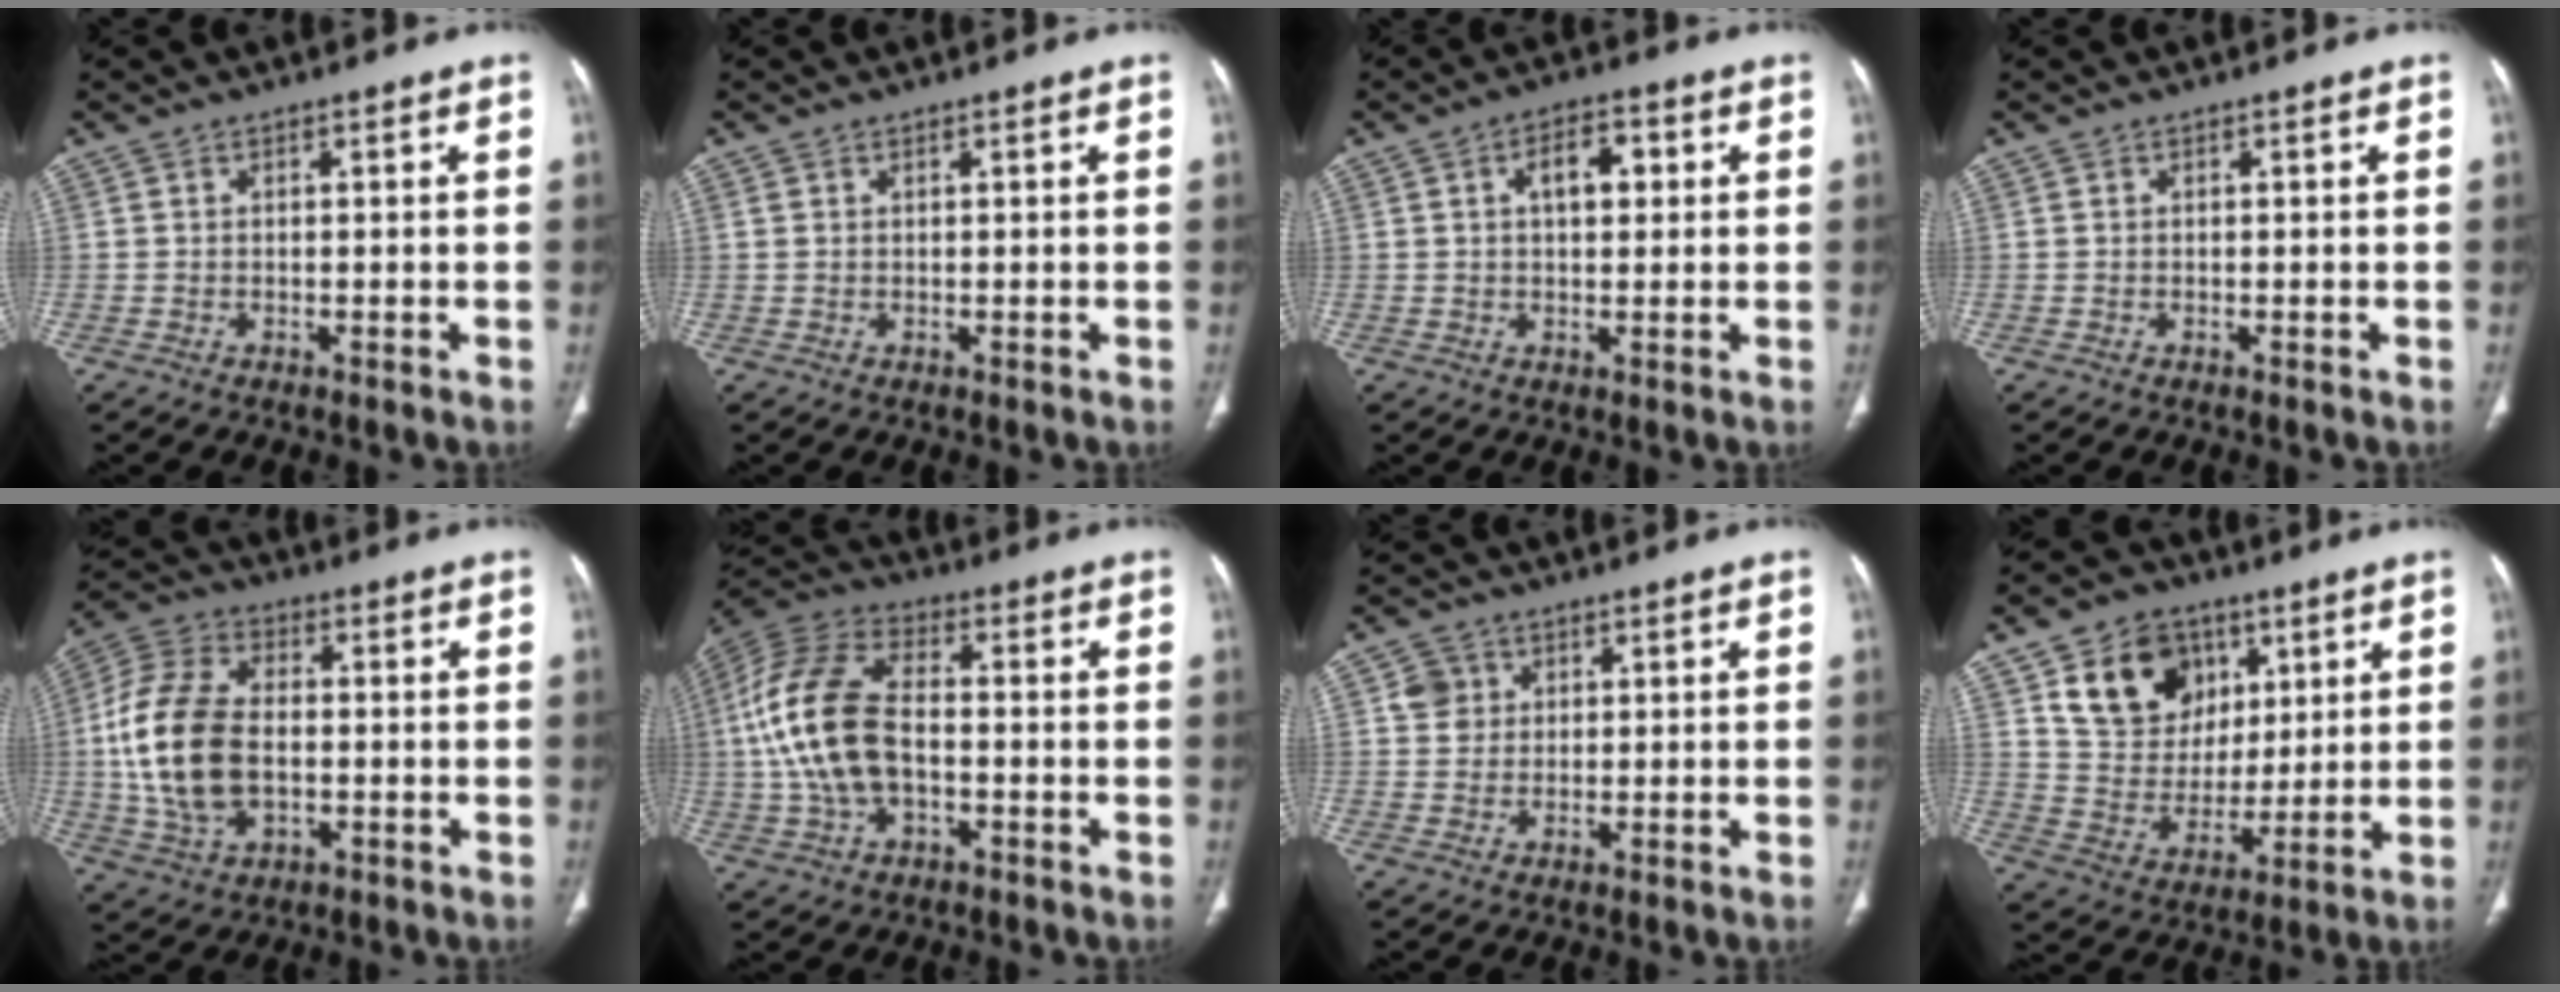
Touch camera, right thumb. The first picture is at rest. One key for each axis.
{"total": 0.6, "fx": 0.4, "fy": 0.3, "fz": 0.3, "tx": -0.007, "ty": 0.006, "tz": 0.012}
{"total": 6.1, "fx": 1.5, "fy": 3.4, "fz": 4.8, "tx": -0.063, "ty": 0.009, "tz": 0.021}
{"total": 0.0}
{"total": 17.3, "fx": -0.9, "fy": 10.7, "fz": 13.6, "tx": -0.279, "ty": 0.014, "tz": -0.014}
{"total": 16.8, "fx": -0.9, "fy": 9.7, "fz": 13.7, "tx": -0.292, "ty": 0.028, "tz": -0.020}
{"total": 3.7, "fx": 1.1, "fy": 3.4, "fz": 0.8, "tx": 0.005, "ty": -0.001, "tz": 0.018}
{"total": 15.8, "fx": 7.1, "fy": 12.4, "fz": 6.9, "tx": -0.079, "ty": -0.021, "tz": 0.134}